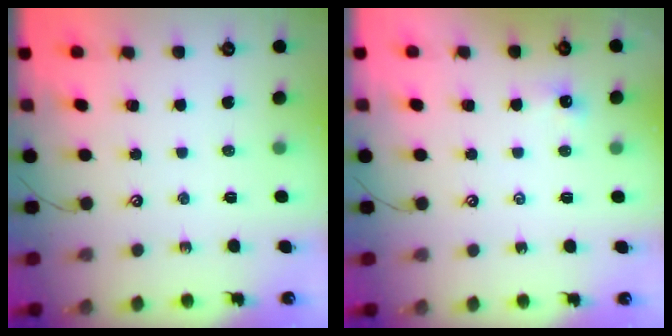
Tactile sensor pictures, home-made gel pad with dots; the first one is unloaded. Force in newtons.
{"total": 3.8, "press": 3.8, "slide": 0.5}